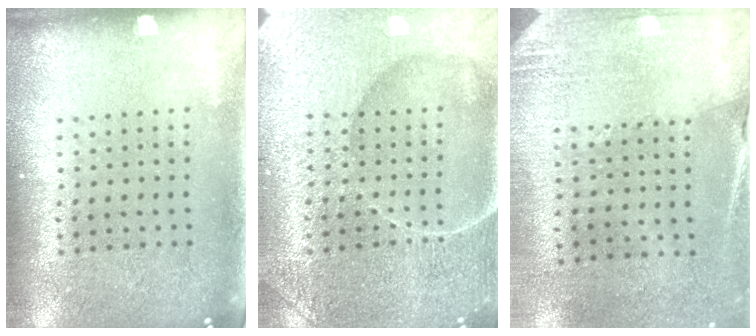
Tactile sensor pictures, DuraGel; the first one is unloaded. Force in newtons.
{"total": 4.6, "press": 4.4, "slide": 1.1}
{"total": 2.6, "press": 2.3, "slide": 1.1}